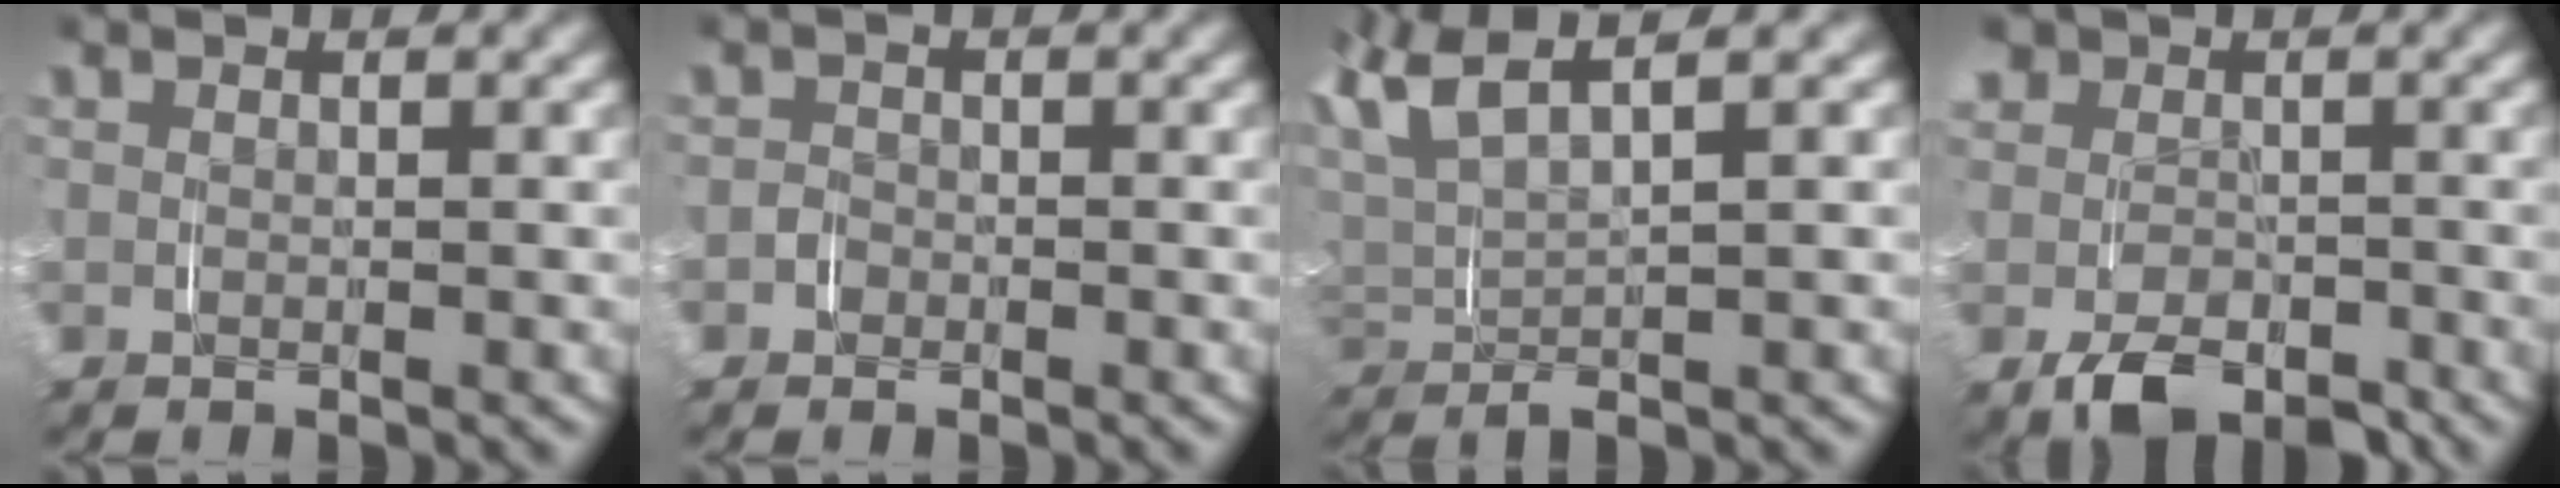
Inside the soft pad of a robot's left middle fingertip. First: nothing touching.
{"total": 0.8, "force": [-0.5, 0.6, -0.1], "torque": [-0.001, -0.002, -0.013]}
{"total": 6.4, "force": [2.9, 3.4, 4.5], "torque": [-0.117, 0.004, 0.044]}
{"total": 4.4, "force": [-1.9, 3.1, 2.5], "torque": [-0.048, -0.020, -0.023]}